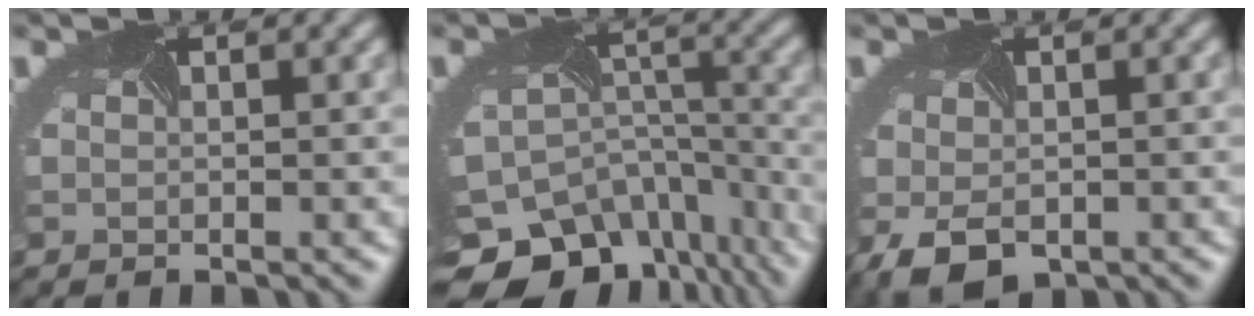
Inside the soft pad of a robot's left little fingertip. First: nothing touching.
{"total": 15.1, "force": [-11.7, 8.4, 4.8], "torque": [-0.113, -0.040, -0.139]}
{"total": 4.9, "force": [-2.1, 3.2, 3.1], "torque": [-0.063, -0.009, -0.033]}